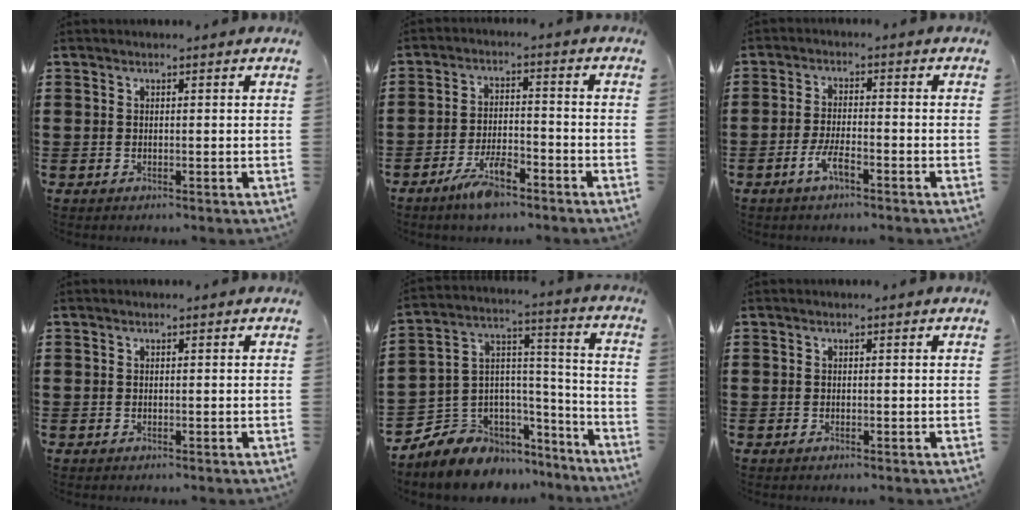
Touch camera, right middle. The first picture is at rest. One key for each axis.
{"total": 6.5, "fx": -4.4, "fy": 1.9, "fz": 4.4, "tx": -0.087, "ty": 0.005, "tz": -0.082}
{"total": 4.3, "fx": -2.5, "fy": 1.1, "fz": 3.3, "tx": -0.074, "ty": 0.001, "tz": -0.052}
{"total": 0.0}
{"total": 7.2, "fx": -5.8, "fy": 4.4, "fz": 0.0, "tx": -0.022, "ty": -0.004, "tz": -0.111}
{"total": 0.0}